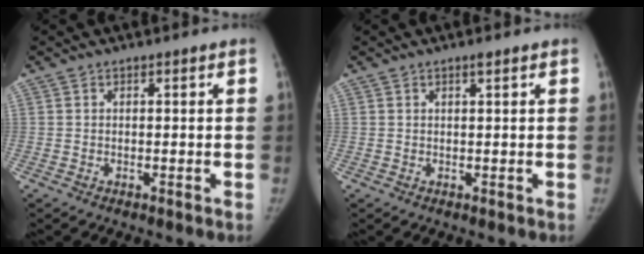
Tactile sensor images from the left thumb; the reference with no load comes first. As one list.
[{"total": 0.8, "force": [0.6, 0.1, 0.6], "torque": [-0.006, -0.002, 0.009]}]